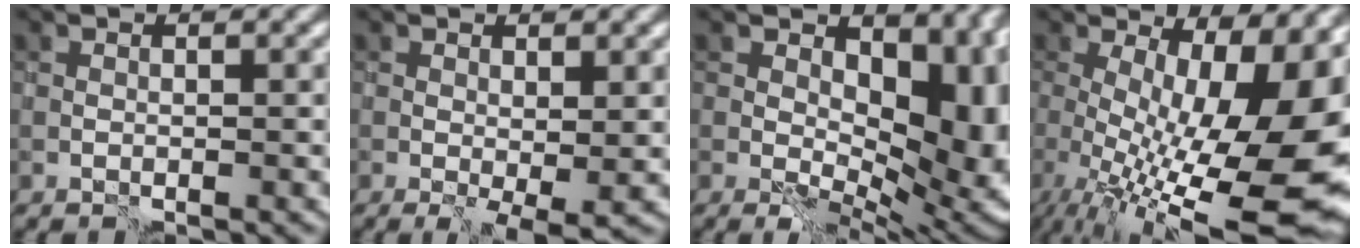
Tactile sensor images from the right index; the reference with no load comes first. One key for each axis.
{"total": 2.6, "fx": -0.3, "fy": 0.8, "fz": 2.4, "tx": -0.036, "ty": -0.009, "tz": -0.002}
{"total": 14.3, "fx": 3.8, "fy": 8.4, "fz": 10.9, "tx": -0.137, "ty": -0.021, "tz": 0.089}
{"total": 15.4, "fx": -1.9, "fy": 5.3, "fz": 14.3, "tx": -0.185, "ty": -0.016, "tz": -0.012}